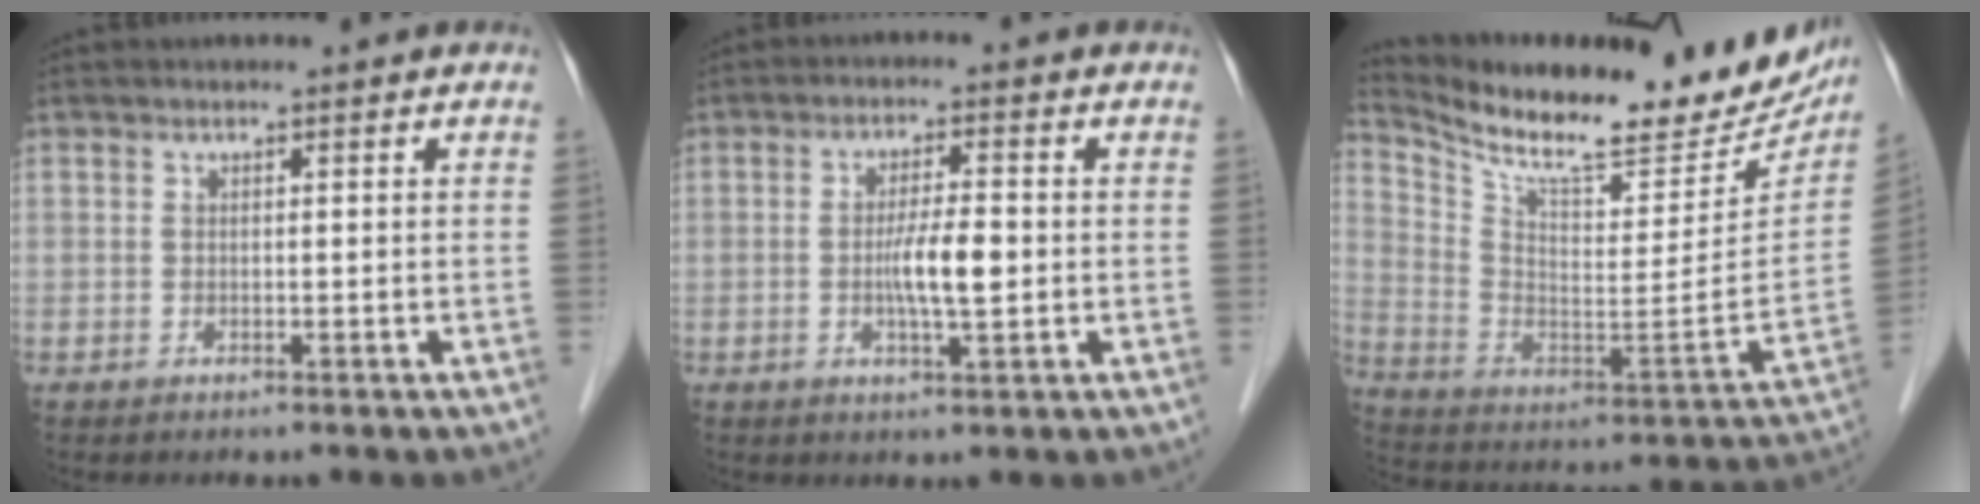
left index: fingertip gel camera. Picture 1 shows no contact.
{"total": 5.2, "force": [-0.6, 0.8, 5.1], "torque": [-0.097, -0.003, -0.011]}
{"total": 25.6, "force": [21.8, 6.4, 11.8], "torque": [-0.200, -0.043, 0.316]}